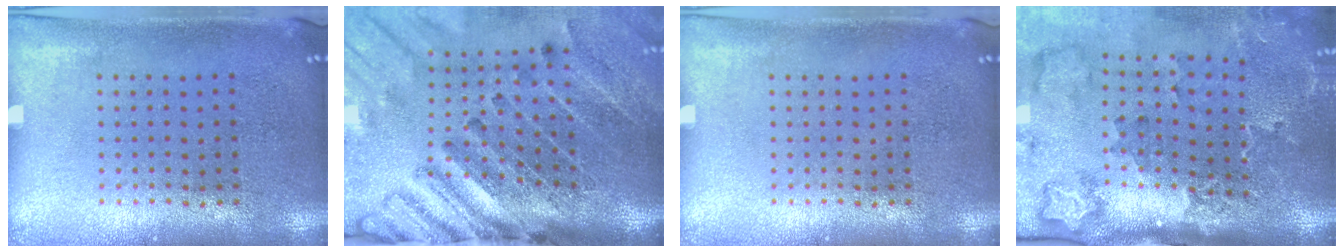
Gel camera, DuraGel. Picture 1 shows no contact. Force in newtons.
{"total": 4.5, "press": 3.3, "slide": 3.0}
{"total": 0.0}
{"total": 2.3, "press": 2.0, "slide": 1.2}